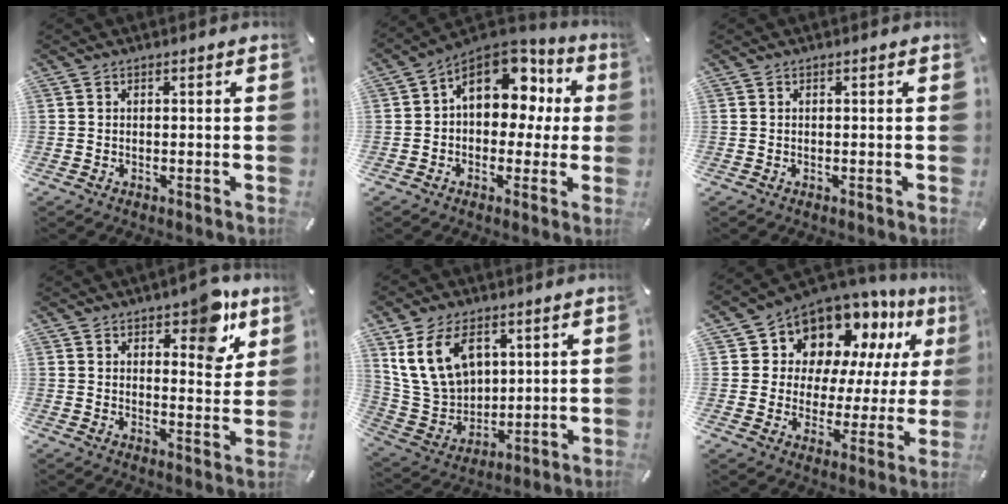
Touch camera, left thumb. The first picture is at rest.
{"total": 14.9, "force": [4.8, 10.4, 9.5], "torque": [-0.126, -0.022, 0.085]}
{"total": 0.0}
{"total": 9.6, "force": [6.6, 4.6, 5.3], "torque": [-0.050, -0.039, 0.108]}
{"total": 14.5, "force": [6.7, 10.3, 7.8], "torque": [-0.179, -0.017, 0.129]}
{"total": 12.6, "force": [9.8, 7.6, 2.1], "torque": [-0.049, -0.092, 0.178]}